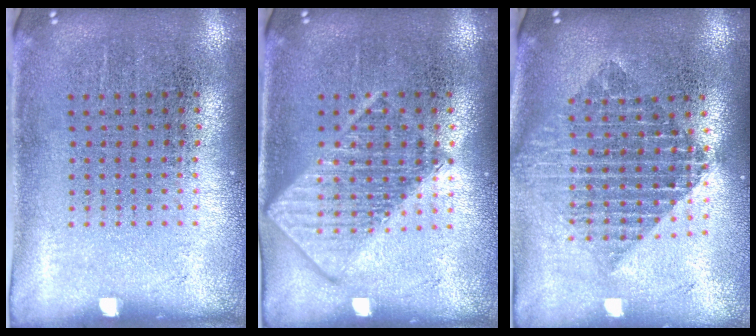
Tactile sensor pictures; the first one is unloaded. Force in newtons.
{"total": 2.9, "press": 2.9, "slide": 0.3}
{"total": 2.0, "press": 1.6, "slide": 1.3}